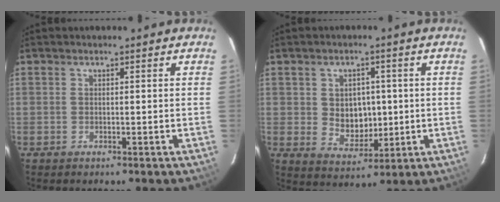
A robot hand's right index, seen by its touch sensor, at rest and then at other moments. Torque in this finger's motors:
{"motor_torque": [0.48, 0.23, 0.34, 0.03]}